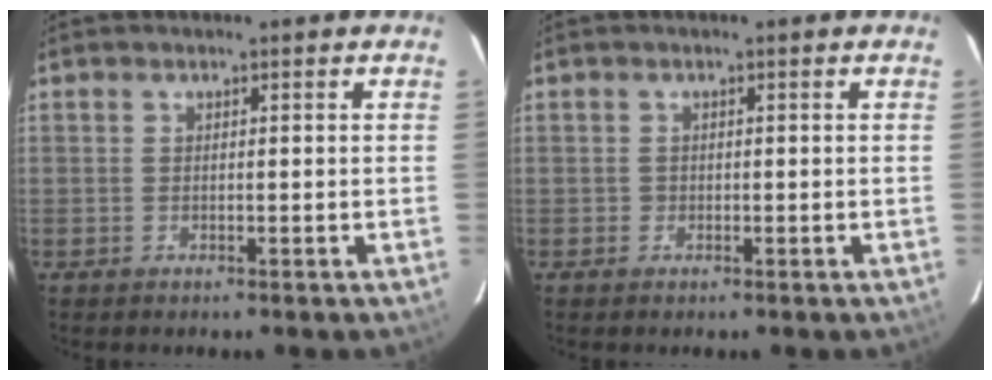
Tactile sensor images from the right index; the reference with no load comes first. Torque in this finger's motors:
{"motor_torque": [0.08, 0.04, -0.01, 0.01]}